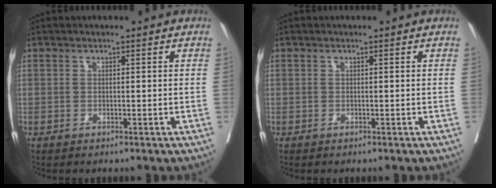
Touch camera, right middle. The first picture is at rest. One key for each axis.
{"total": 0.0}